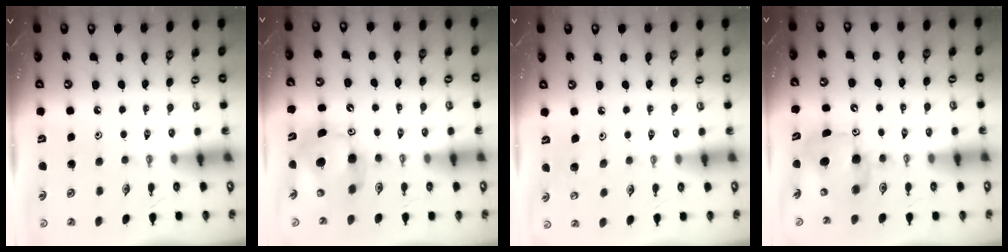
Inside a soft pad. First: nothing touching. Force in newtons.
{"total": 11.0, "press": 10.7, "slide": 2.5}
{"total": 7.3, "press": 7.2, "slide": 1.4}
{"total": 7.8, "press": 7.7, "slide": 1.5}